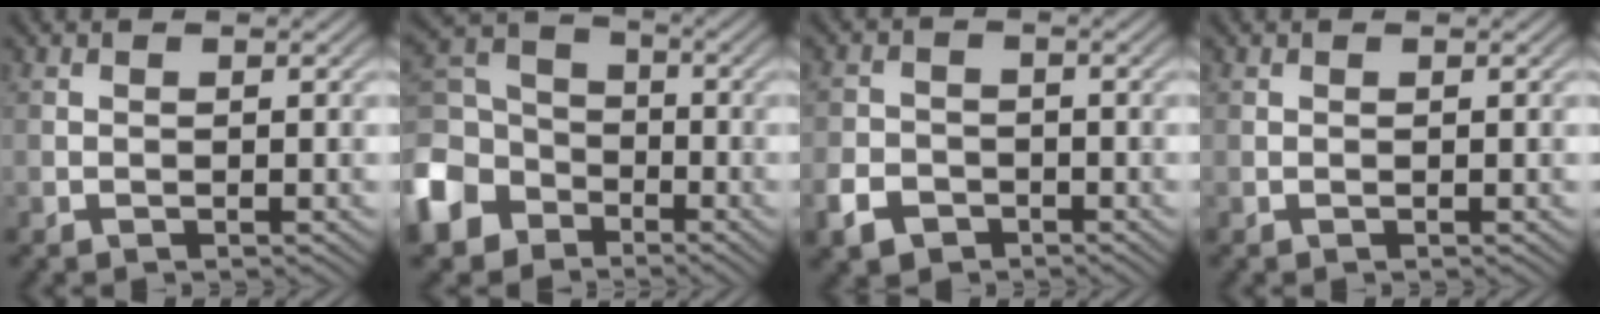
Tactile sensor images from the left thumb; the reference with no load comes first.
{"total": 11.3, "force": [-5.4, 8.5, 5.1], "torque": [-0.158, -0.019, -0.128]}
{"total": 3.8, "force": [-2.3, 2.6, 1.5], "torque": [-0.040, -0.006, -0.051]}
{"total": 0.0}